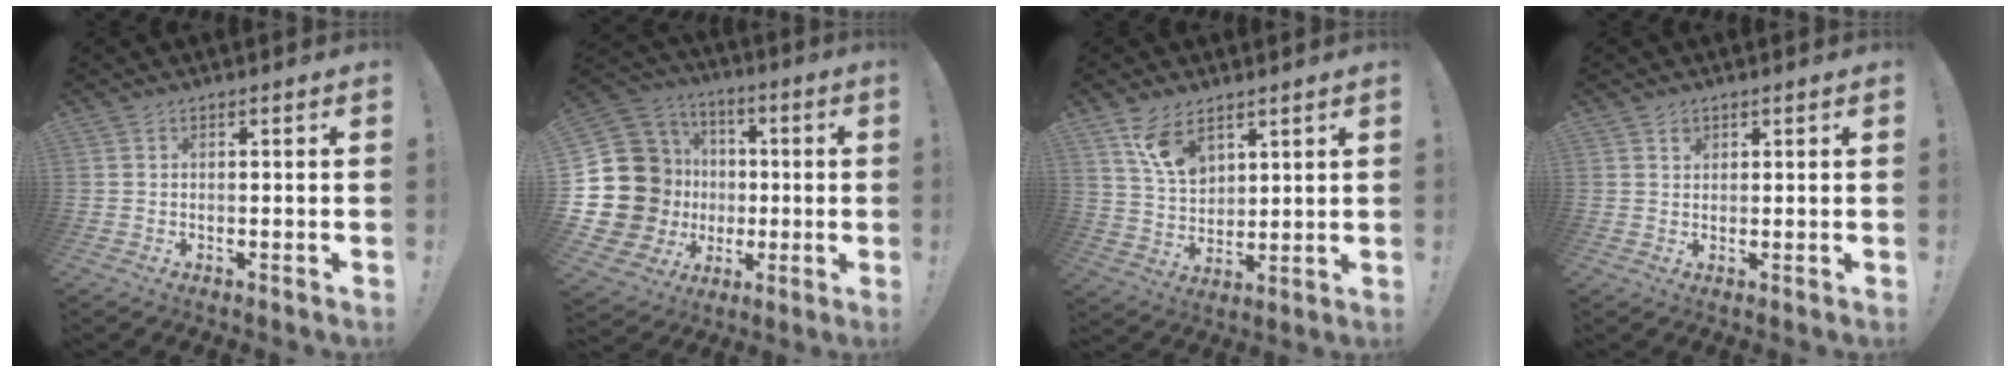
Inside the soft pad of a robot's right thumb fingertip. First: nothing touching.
{"total": 22.0, "force": [0.1, 19.0, 11.1], "torque": [-0.229, -0.002, 0.055]}
{"total": 10.6, "force": [6.9, 6.0, 5.4], "torque": [-0.093, -0.036, 0.134]}
{"total": 1.4, "force": [0.8, 1.1, 0.3], "torque": [0.013, -0.007, 0.012]}